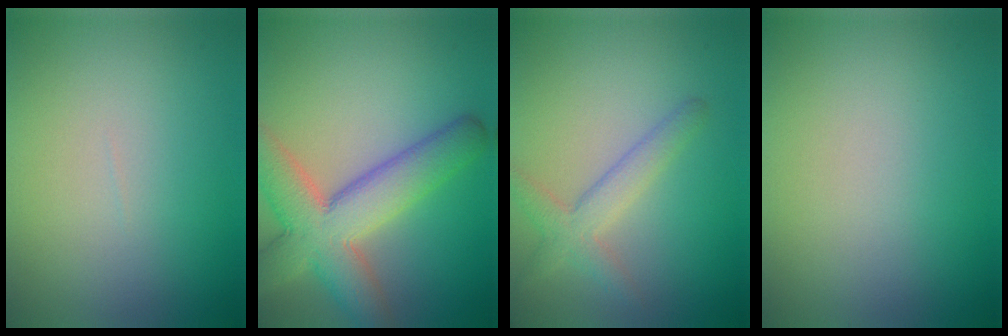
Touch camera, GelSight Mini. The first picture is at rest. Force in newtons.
{"total": 8.5, "press": 8.5, "slide": 0.5}
{"total": 2.9, "press": 2.9, "slide": 0.2}
{"total": 0.0}